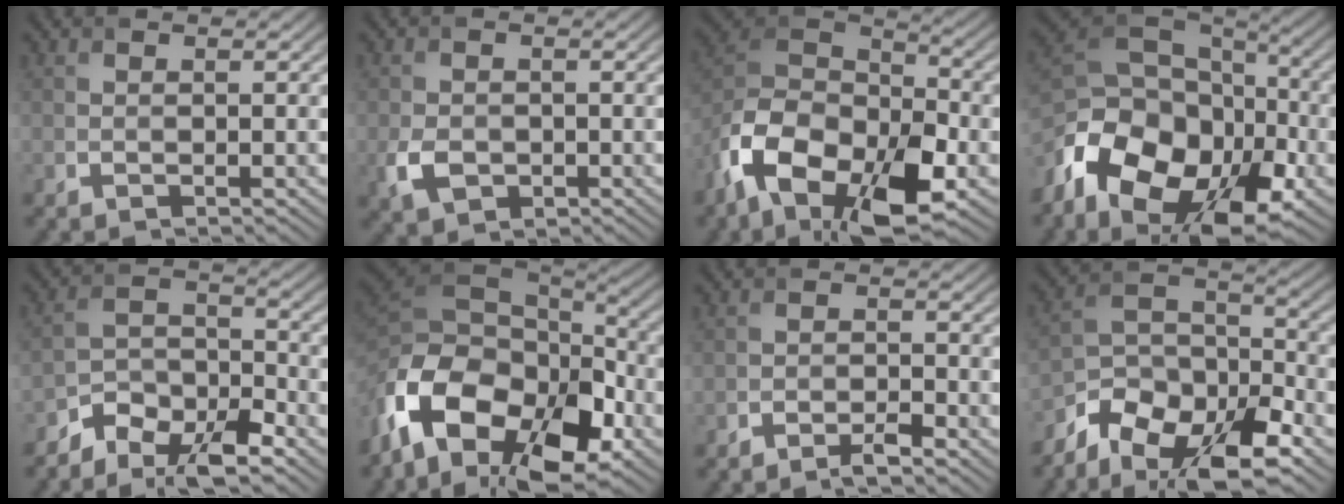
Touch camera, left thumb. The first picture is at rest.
{"total": 3.7, "force": [-1.1, 2.8, 2.1], "torque": [-0.056, -0.013, -0.023]}
{"total": 17.4, "force": [-8.5, 9.7, 11.6], "torque": [-0.256, -0.032, -0.164]}
{"total": 18.9, "force": [-8.0, 12.2, 12.0], "torque": [-0.264, -0.045, -0.136]}
{"total": 8.5, "force": [-6.6, 3.4, 4.0], "torque": [-0.071, 0.000, -0.137]}
{"total": 18.8, "force": [-7.9, 11.3, 12.8], "torque": [-0.307, -0.049, -0.115]}
{"total": 2.5, "force": [-2.0, 0.7, 1.4], "torque": [-0.022, 0.002, -0.038]}
{"total": 14.2, "force": [-9.8, 6.5, 7.9], "torque": [-0.174, -0.011, -0.181]}